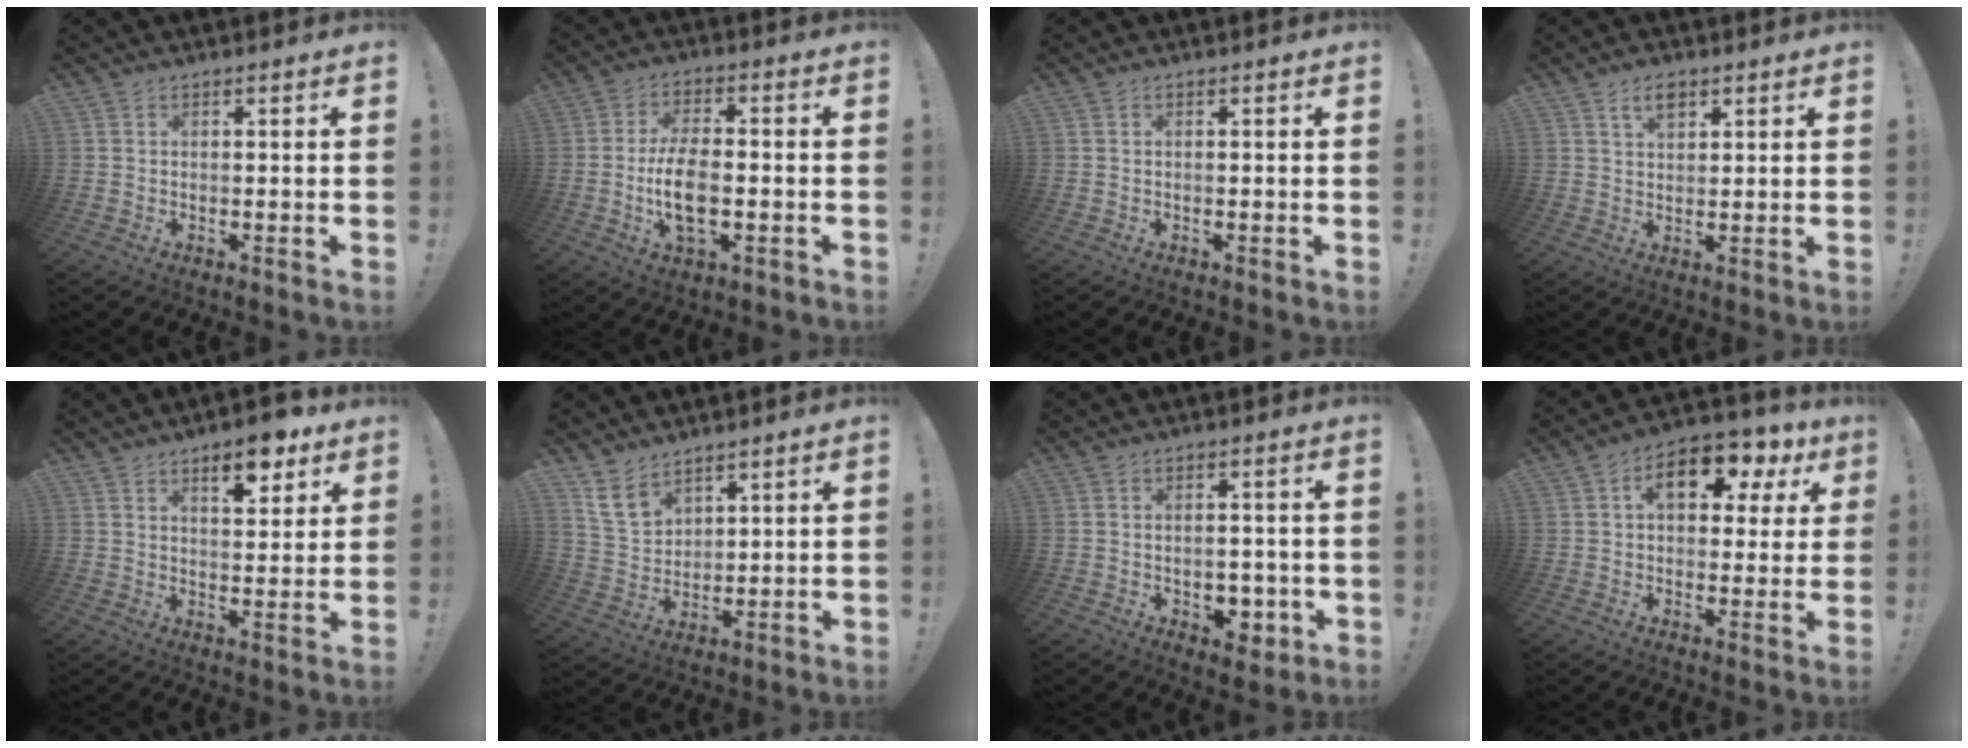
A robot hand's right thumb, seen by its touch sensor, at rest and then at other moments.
{"total": 10.6, "force": [-1.5, 5.3, 9.1], "torque": [-0.171, -0.005, -0.028]}
{"total": 0.0}
{"total": 5.8, "force": [3.4, 3.1, 3.5], "torque": [-0.060, -0.006, 0.061]}
{"total": 9.3, "force": [6.0, 3.8, 5.9], "torque": [-0.064, -0.031, 0.099]}
{"total": 8.7, "force": [6.5, 4.8, 3.3], "torque": [-0.068, -0.034, 0.131]}
{"total": 6.3, "force": [-1.4, 4.4, 4.2], "torque": [-0.034, 0.007, -0.020]}
{"total": 13.0, "force": [5.0, 7.4, 9.5], "torque": [-0.134, -0.013, 0.084]}